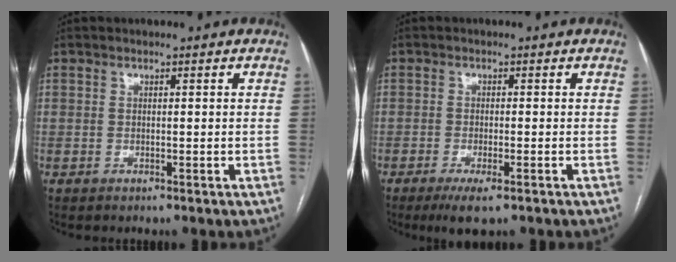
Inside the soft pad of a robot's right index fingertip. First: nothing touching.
{"total": 4.3, "force": [-2.6, 0.7, 3.3], "torque": [-0.058, -0.011, -0.041]}